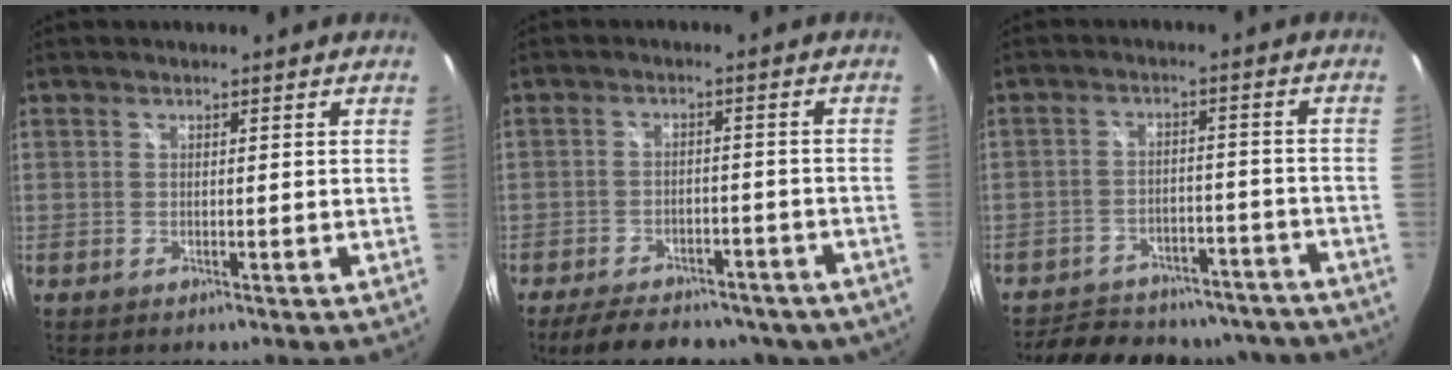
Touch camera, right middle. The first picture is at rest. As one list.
[{"total": 16.8, "force": [-13.3, 6.8, 7.7], "torque": [-0.156, -0.007, -0.168]}, {"total": 23.8, "force": [-20.5, 8.9, 8.1], "torque": [-0.174, 0.028, -0.251]}]